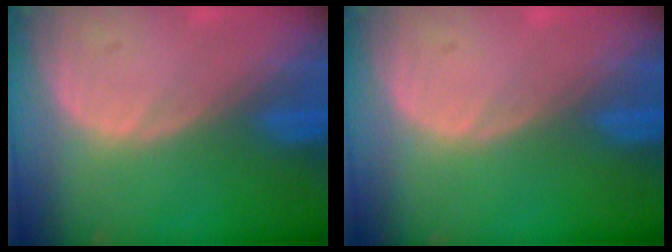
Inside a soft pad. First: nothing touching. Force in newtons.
{"total": 0.0}